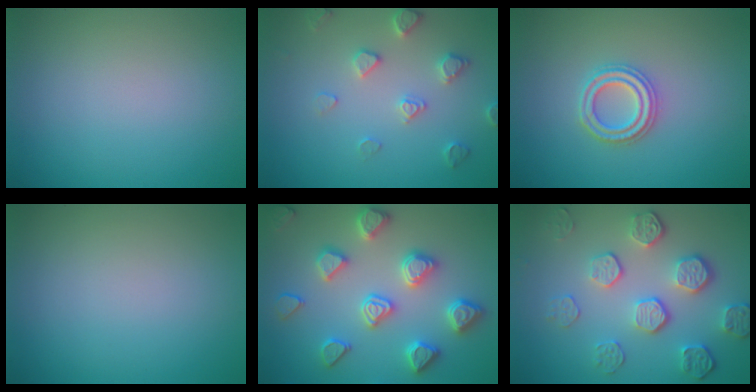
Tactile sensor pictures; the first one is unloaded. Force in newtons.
{"total": 2.9, "press": 2.8, "slide": 0.7}
{"total": 2.7, "press": 2.6, "slide": 0.7}
{"total": 0.0}
{"total": 4.7, "press": 4.6, "slide": 0.6}
{"total": 5.3, "press": 4.1, "slide": 3.5}